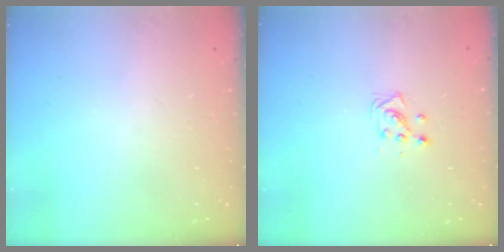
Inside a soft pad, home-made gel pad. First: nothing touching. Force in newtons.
{"total": 3.3, "press": 3.2, "slide": 0.5}